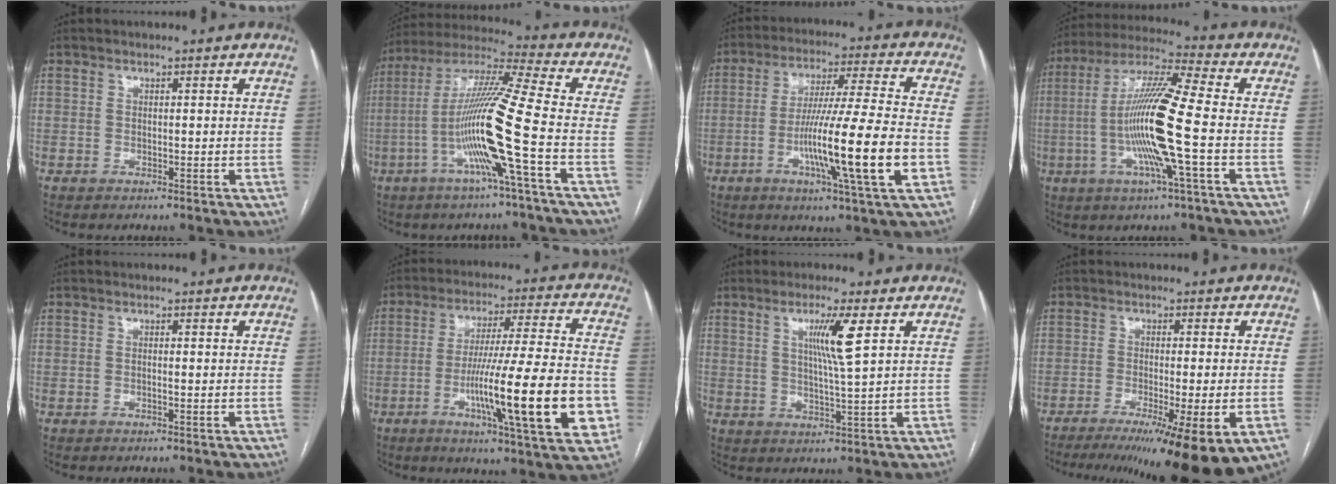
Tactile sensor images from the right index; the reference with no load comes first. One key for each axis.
{"total": 15.5, "fx": -4.5, "fy": -1.8, "fz": 14.8, "tx": -0.288, "ty": -0.003, "tz": -0.097}
{"total": 16.7, "fx": -4.6, "fy": -0.6, "fz": 16.1, "tx": -0.284, "ty": -0.014, "tz": -0.082}
{"total": 15.4, "fx": -2.7, "fy": -0.3, "fz": 15.2, "tx": -0.296, "ty": -0.005, "tz": -0.064}
{"total": 0.5, "fx": -0.1, "fy": 0.1, "fz": 0.5, "tx": -0.011, "ty": -0.001, "tz": -0.002}
{"total": 21.1, "fx": -5.8, "fy": 1.0, "fz": 20.2, "tx": -0.292, "ty": -0.015, "tz": -0.088}
{"total": 6.5, "fx": 2.4, "fy": -0.7, "fz": 6.0, "tx": -0.108, "ty": -0.008, "tz": 0.044}
{"total": 16.5, "fx": -11.2, "fy": 0.5, "fz": 12.1, "tx": -0.133, "ty": -0.040, "tz": -0.165}